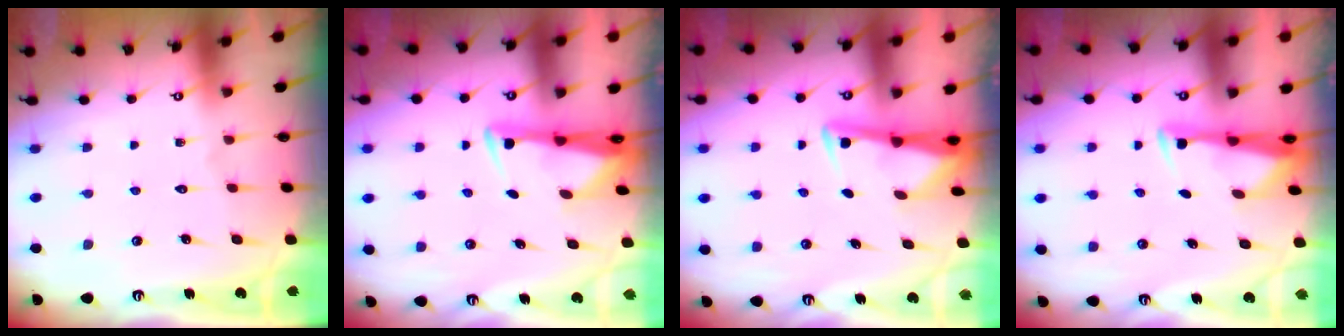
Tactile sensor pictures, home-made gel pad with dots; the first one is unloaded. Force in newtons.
{"total": 2.9, "press": 2.7, "slide": 0.9}
{"total": 3.0, "press": 2.9, "slide": 0.4}
{"total": 3.2, "press": 3.1, "slide": 0.9}